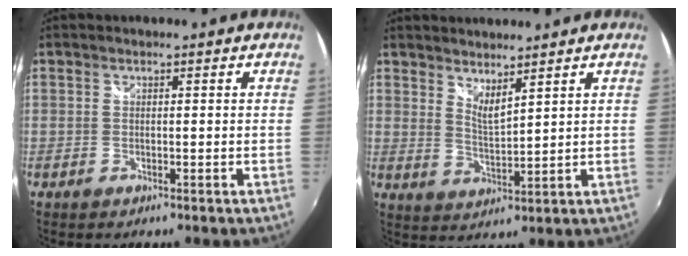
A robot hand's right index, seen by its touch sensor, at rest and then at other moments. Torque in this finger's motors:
{"motor_torque": [-0.02, 0.08, -0.01, 0.01]}